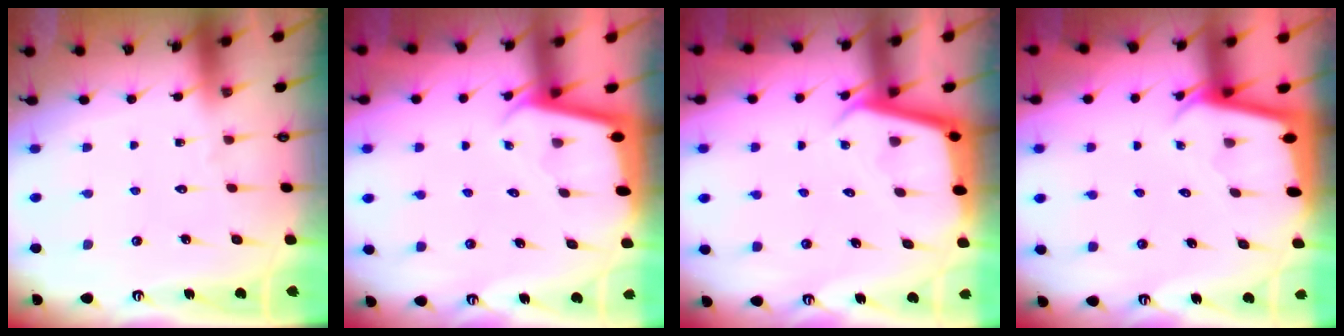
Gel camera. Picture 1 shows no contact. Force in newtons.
{"total": 1.9, "press": 1.9, "slide": 0.1}
{"total": 3.6, "press": 3.6, "slide": 0.2}
{"total": 2.2, "press": 2.2, "slide": 0.1}